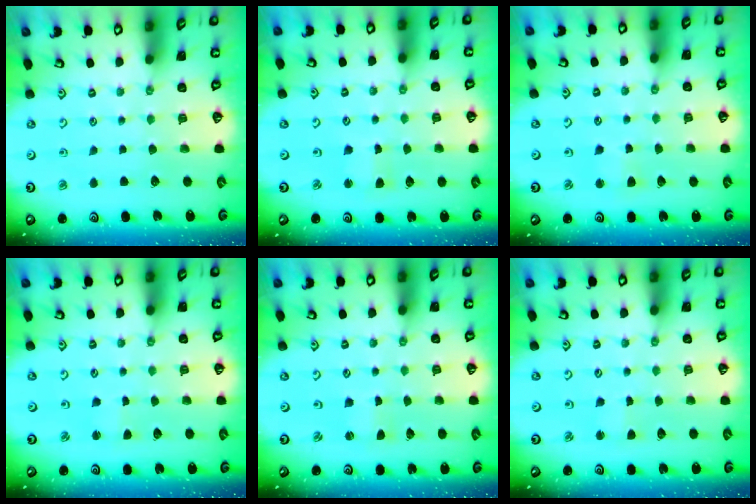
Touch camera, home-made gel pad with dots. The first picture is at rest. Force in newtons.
{"total": 3.0, "press": 2.9, "slide": 0.6}
{"total": 2.7, "press": 2.7, "slide": 0.4}
{"total": 1.5, "press": 1.5, "slide": 0.1}
{"total": 0.9, "press": 0.9, "slide": 0.2}
{"total": 1.7, "press": 1.7, "slide": 0.1}